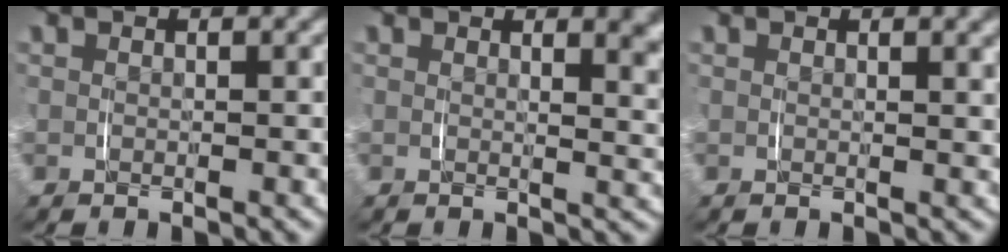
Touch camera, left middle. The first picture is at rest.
{"total": 3.6, "force": [2.2, 0.9, 2.6], "torque": [-0.021, -0.001, 0.030]}
{"total": 1.3, "force": [0.9, 0.0, 0.9], "torque": [-0.008, 0.002, 0.011]}